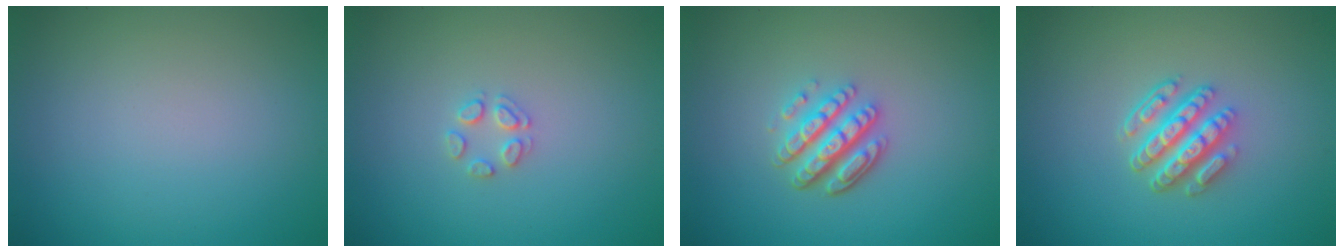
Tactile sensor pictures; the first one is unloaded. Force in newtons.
{"total": 1.5, "press": 1.5, "slide": 0.1}
{"total": 4.3, "press": 3.3, "slide": 2.7}
{"total": 4.6, "press": 3.4, "slide": 3.0}